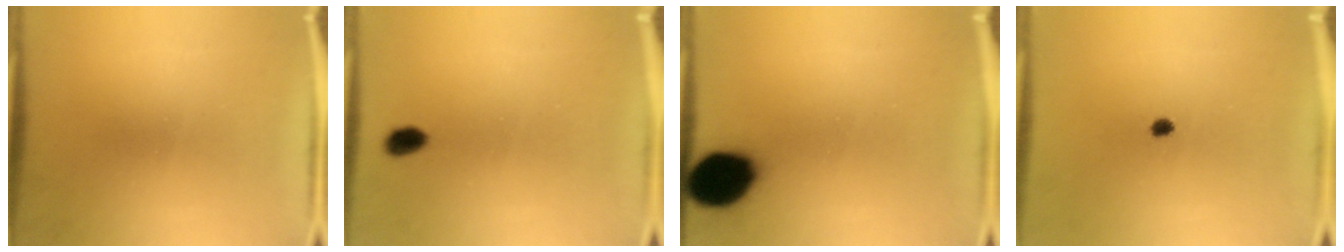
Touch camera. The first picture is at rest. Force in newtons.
{"total": 2.7}
{"total": 14.6}
{"total": 1.5}